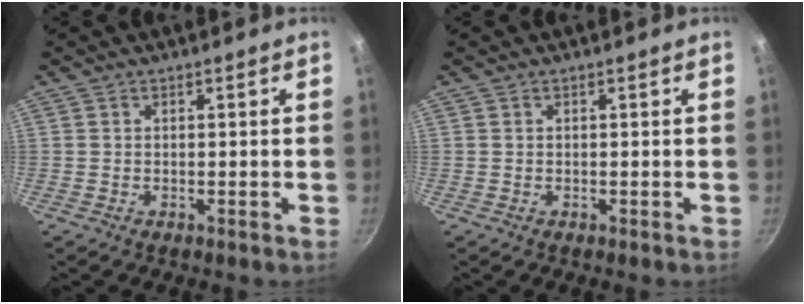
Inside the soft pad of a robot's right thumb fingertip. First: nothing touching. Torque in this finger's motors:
{"motor_torque": [-0.07, 0.12, -0.14, 0.05, 0.03]}